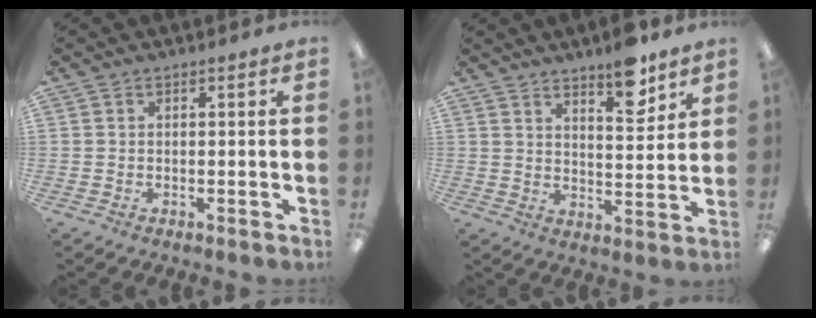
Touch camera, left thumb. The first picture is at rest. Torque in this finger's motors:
{"motor_torque": [0.23, 0.31, -0.14, -0.31, 0.06]}